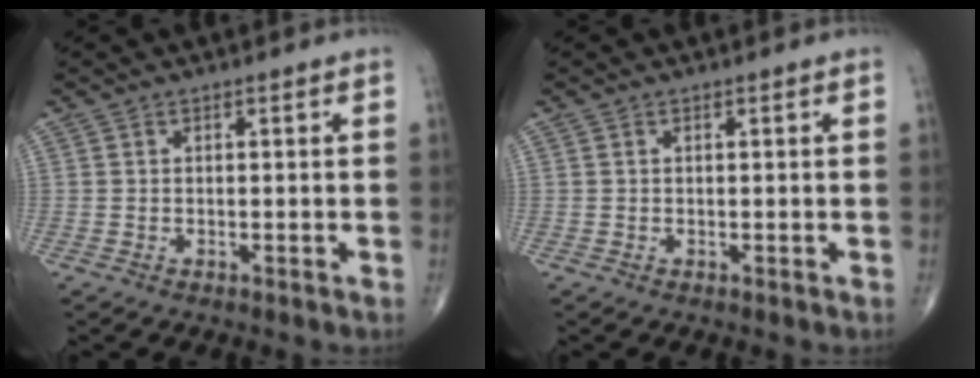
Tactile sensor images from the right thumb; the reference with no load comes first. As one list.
[{"total": 0.0}]